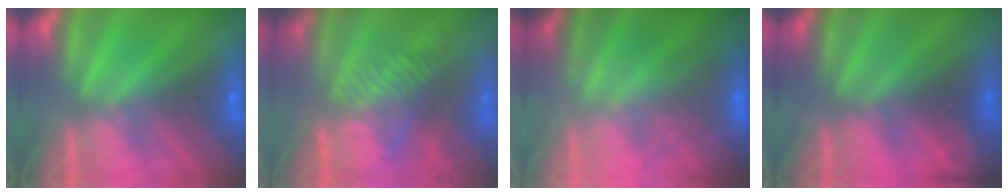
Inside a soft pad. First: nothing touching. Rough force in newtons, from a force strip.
{"total": 5.7}
{"total": 7.9}
{"total": 1.8}